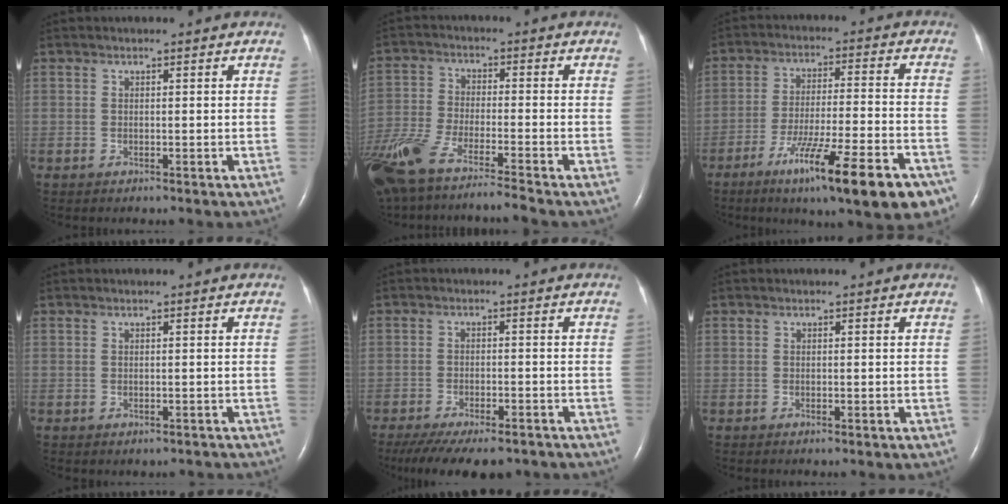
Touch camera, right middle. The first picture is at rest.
{"total": 12.4, "force": [-9.9, 0.5, 7.3], "torque": [-0.147, -0.029, -0.181]}
{"total": 18.6, "force": [-11.2, 1.8, 14.7], "torque": [-0.175, -0.028, -0.174]}
{"total": 0.9, "force": [-0.7, 0.6, 0.3], "torque": [-0.004, 0.001, -0.006]}
{"total": 13.5, "force": [-10.6, 4.2, 7.1], "torque": [-0.147, -0.025, -0.154]}
{"total": 0.0}